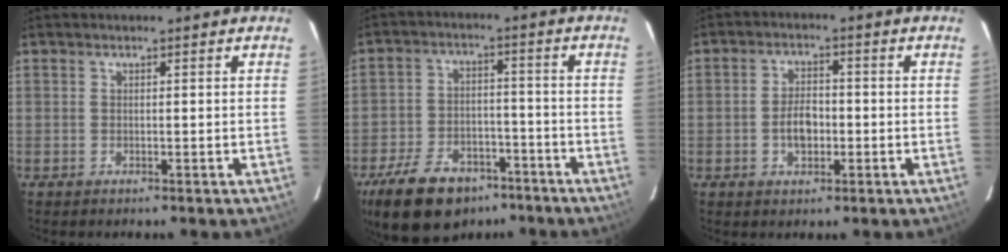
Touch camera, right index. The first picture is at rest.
{"total": 16.7, "force": [-11.2, 9.5, 8.0], "torque": [-0.186, 0.005, -0.170]}
{"total": 5.0, "force": [-1.3, 3.0, 3.8], "torque": [-0.074, 0.009, -0.017]}